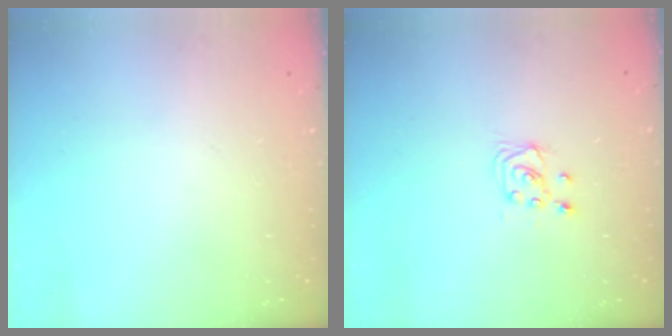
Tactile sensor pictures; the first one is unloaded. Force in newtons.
{"total": 3.5, "press": 3.5, "slide": 0.4}